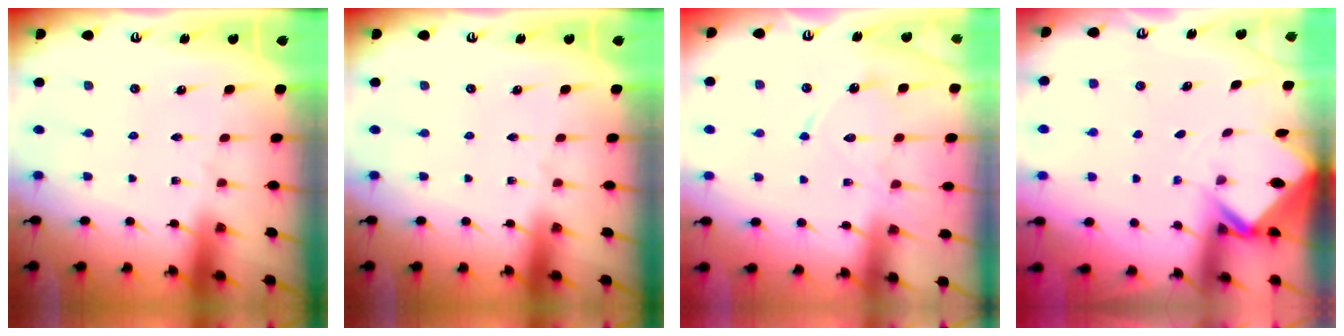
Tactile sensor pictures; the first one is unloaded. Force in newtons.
{"total": 0.0}
{"total": 10.7, "press": 10.7, "slide": 1.0}
{"total": 2.7, "press": 2.7, "slide": 0.2}